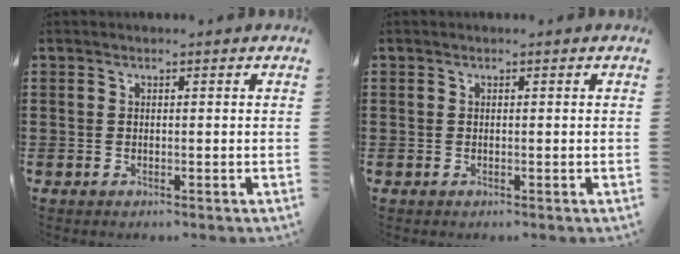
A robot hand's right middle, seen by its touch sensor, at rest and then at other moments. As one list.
[{"total": 0.0}]